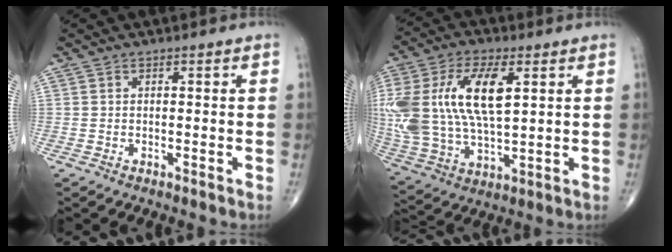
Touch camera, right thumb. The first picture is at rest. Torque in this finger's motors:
{"motor_torque": [1.07, 1.57, 2.11, 0.63, 0.74]}